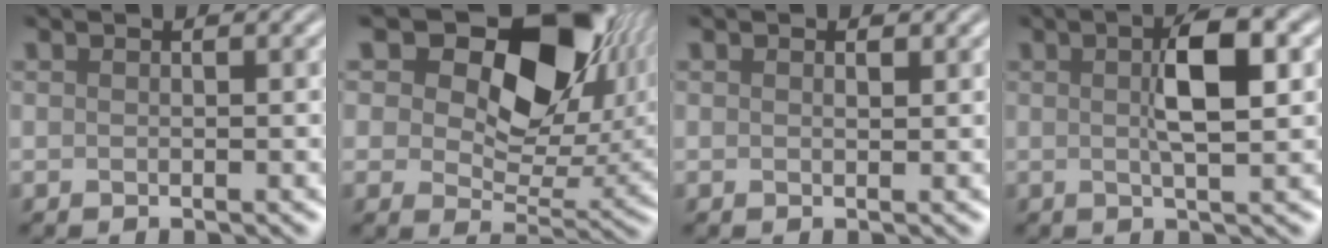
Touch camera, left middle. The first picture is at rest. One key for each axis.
{"total": 14.4, "fx": 6.4, "fy": 8.5, "fz": 9.8, "tx": -0.136, "ty": 0.003, "tz": 0.099}
{"total": 0.7, "fx": 0.4, "fy": 0.4, "fz": 0.5, "tx": -0.005, "ty": -0.003, "tz": 0.005}
{"total": 4.8, "fx": 0.9, "fy": 1.2, "fz": 4.6, "tx": -0.080, "ty": 0.008, "tz": 0.012}